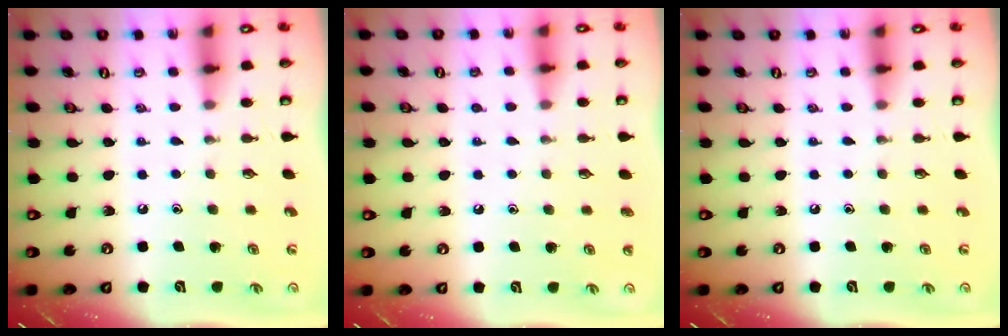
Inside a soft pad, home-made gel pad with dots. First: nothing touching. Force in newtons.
{"total": 0.8, "press": 0.8, "slide": 0.1}
{"total": 0.0}